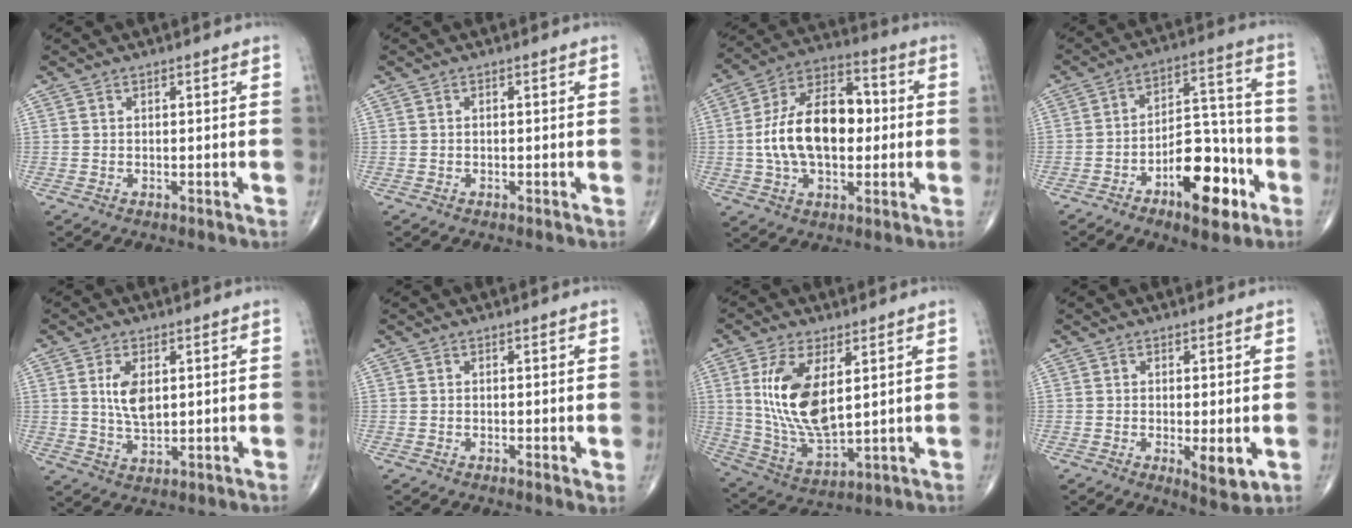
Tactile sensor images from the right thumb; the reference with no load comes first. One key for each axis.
{"total": 0.0}
{"total": 18.1, "fx": 0.0, "fy": 10.6, "fz": 14.6, "tx": -0.241, "ty": 0.031, "tz": -0.005}
{"total": 15.2, "fx": -7.0, "fy": 7.2, "fz": 11.5, "tx": -0.143, "ty": 0.055, "tz": -0.105}
{"total": 6.6, "fx": 1.6, "fy": 3.4, "fz": 5.4, "tx": -0.094, "ty": -0.010, "tz": 0.035}
{"total": 1.2, "fx": 0.0, "fy": 0.3, "fz": 1.2, "tx": -0.021, "ty": -0.006, "tz": -0.002}
{"total": 15.0, "fx": 3.7, "fy": 6.9, "fz": 12.8, "tx": -0.251, "ty": -0.023, "tz": 0.087}
{"total": 5.0, "fx": -1.0, "fy": 1.6, "fz": 4.6, "tx": -0.071, "ty": -0.016, "tz": -0.013}